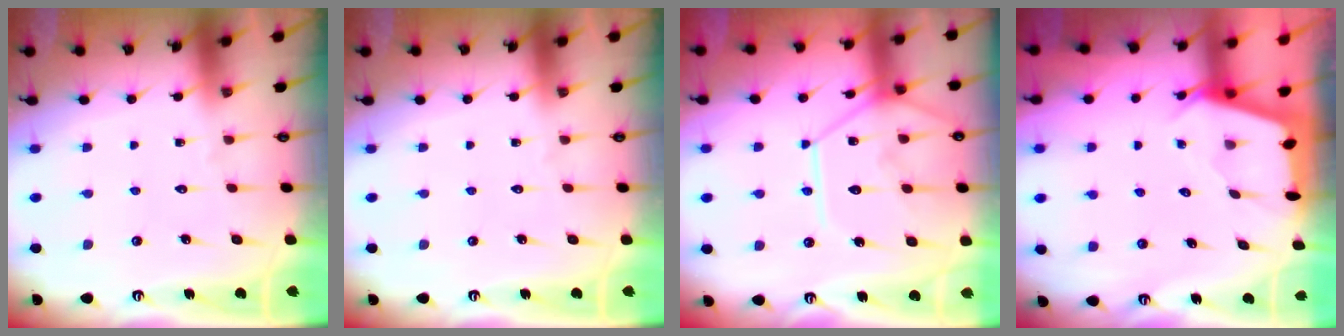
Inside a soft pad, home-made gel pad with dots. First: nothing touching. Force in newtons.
{"total": 0.0}
{"total": 13.4, "press": 13.3, "slide": 1.4}
{"total": 2.4, "press": 2.4, "slide": 0.3}